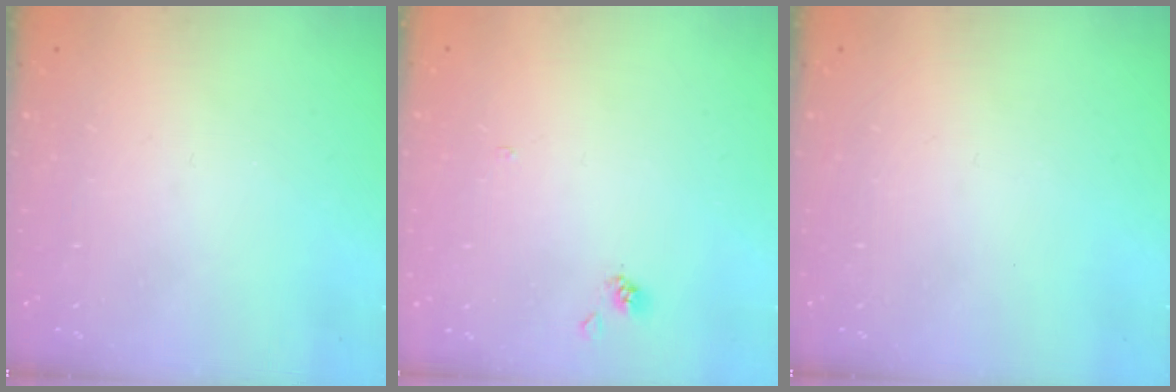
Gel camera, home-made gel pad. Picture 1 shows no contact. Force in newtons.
{"total": 1.4, "press": 1.4, "slide": 0.3}
{"total": 0.0}